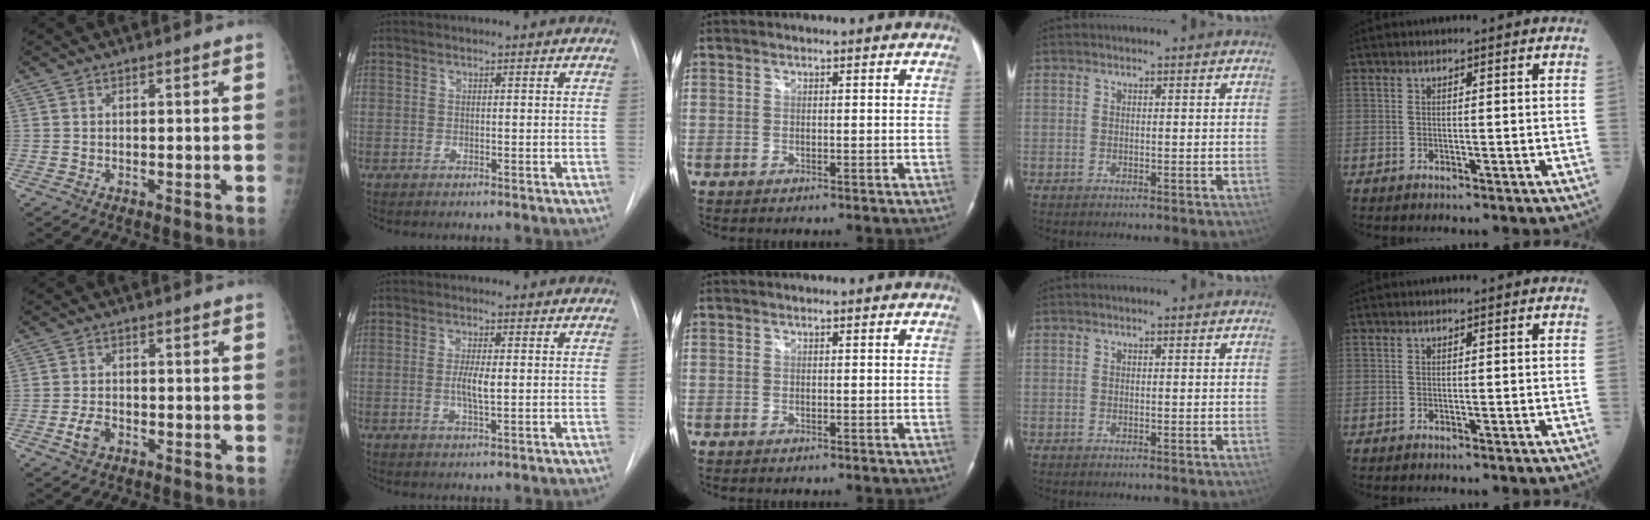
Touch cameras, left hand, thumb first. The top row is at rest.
{"thumb": {"total": 3.4, "force": [-1.6, 2.2, 2.1], "torque": [-0.040, 0.011, -0.028]}, "index": {"total": 3.3, "force": [-0.1, 0.6, 3.3], "torque": [-0.063, -0.003, -0.001]}}